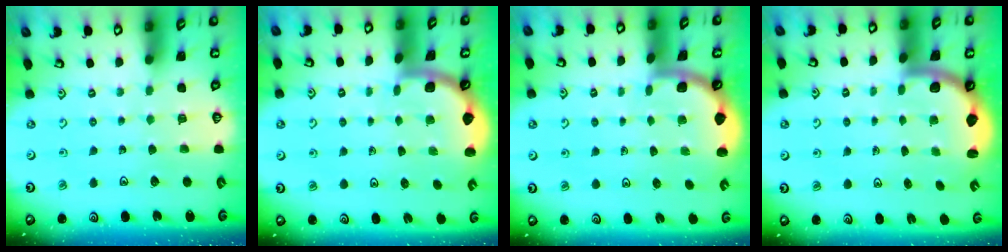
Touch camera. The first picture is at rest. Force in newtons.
{"total": 1.7, "press": 1.7, "slide": 0.0}
{"total": 1.8, "press": 1.8, "slide": 0.1}
{"total": 2.0, "press": 1.9, "slide": 0.5}